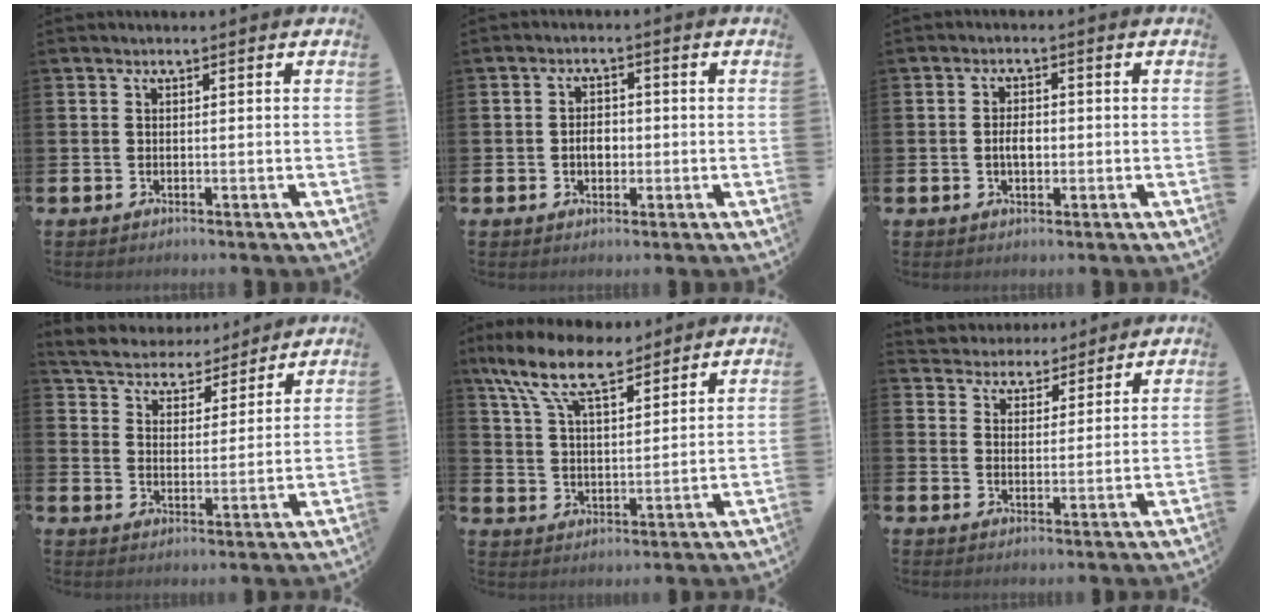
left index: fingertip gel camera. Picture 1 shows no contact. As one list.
[{"total": 2.9, "force": [-0.6, 2.0, 2.1], "torque": [-0.021, -0.002, -0.016]}, {"total": 2.9, "force": [-0.3, 1.7, 2.3], "torque": [-0.026, -0.001, -0.011]}, {"total": 5.1, "force": [4.9, 1.5, -0.1], "torque": [-0.032, -0.040, 0.083]}, {"total": 10.2, "force": [8.1, 3.6, 5.0], "torque": [-0.130, -0.026, 0.150]}, {"total": 4.1, "force": [3.9, 1.2, -0.7], "torque": [-0.012, -0.023, 0.069]}]